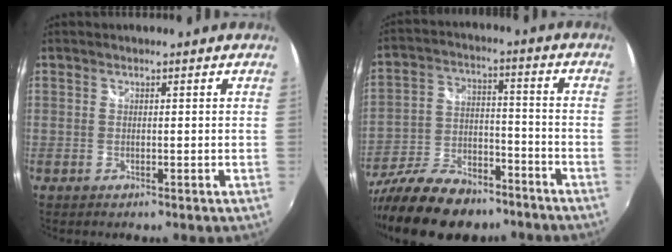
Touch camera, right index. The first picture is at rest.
{"total": 20.6, "force": [-15.5, 9.0, 10.1], "torque": [-0.210, -0.006, -0.249]}